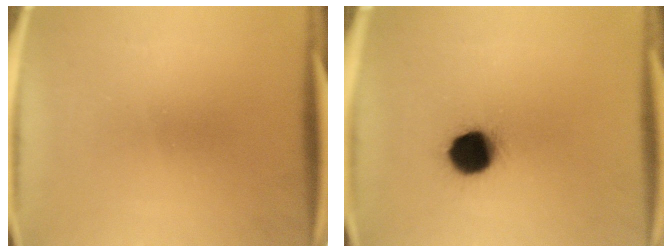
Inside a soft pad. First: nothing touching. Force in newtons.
{"total": 11.5}